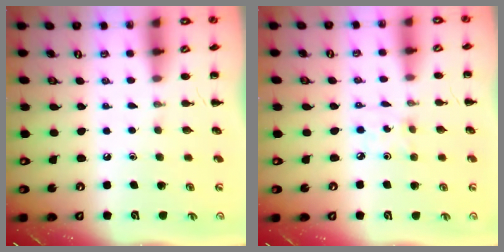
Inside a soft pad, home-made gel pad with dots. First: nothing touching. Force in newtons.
{"total": 2.5, "press": 2.3, "slide": 0.9}